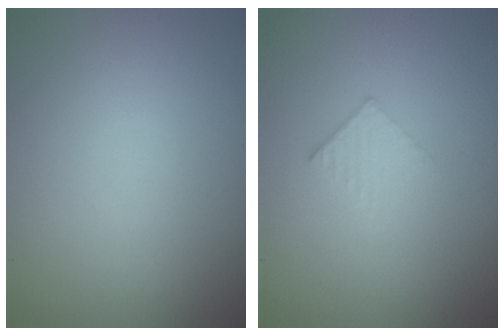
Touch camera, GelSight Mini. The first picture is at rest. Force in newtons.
{"total": 1.4, "press": 1.4, "slide": 0.2}